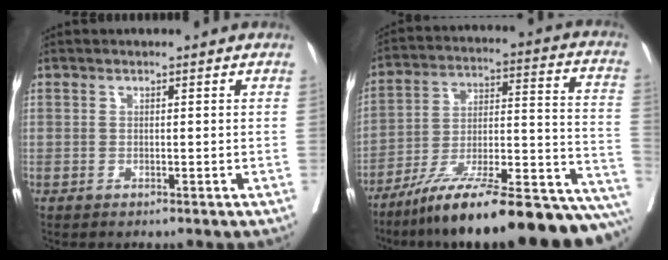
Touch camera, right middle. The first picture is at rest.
{"total": 27.7, "force": [-21.4, 3.5, 17.2], "torque": [-0.188, 0.009, -0.323]}